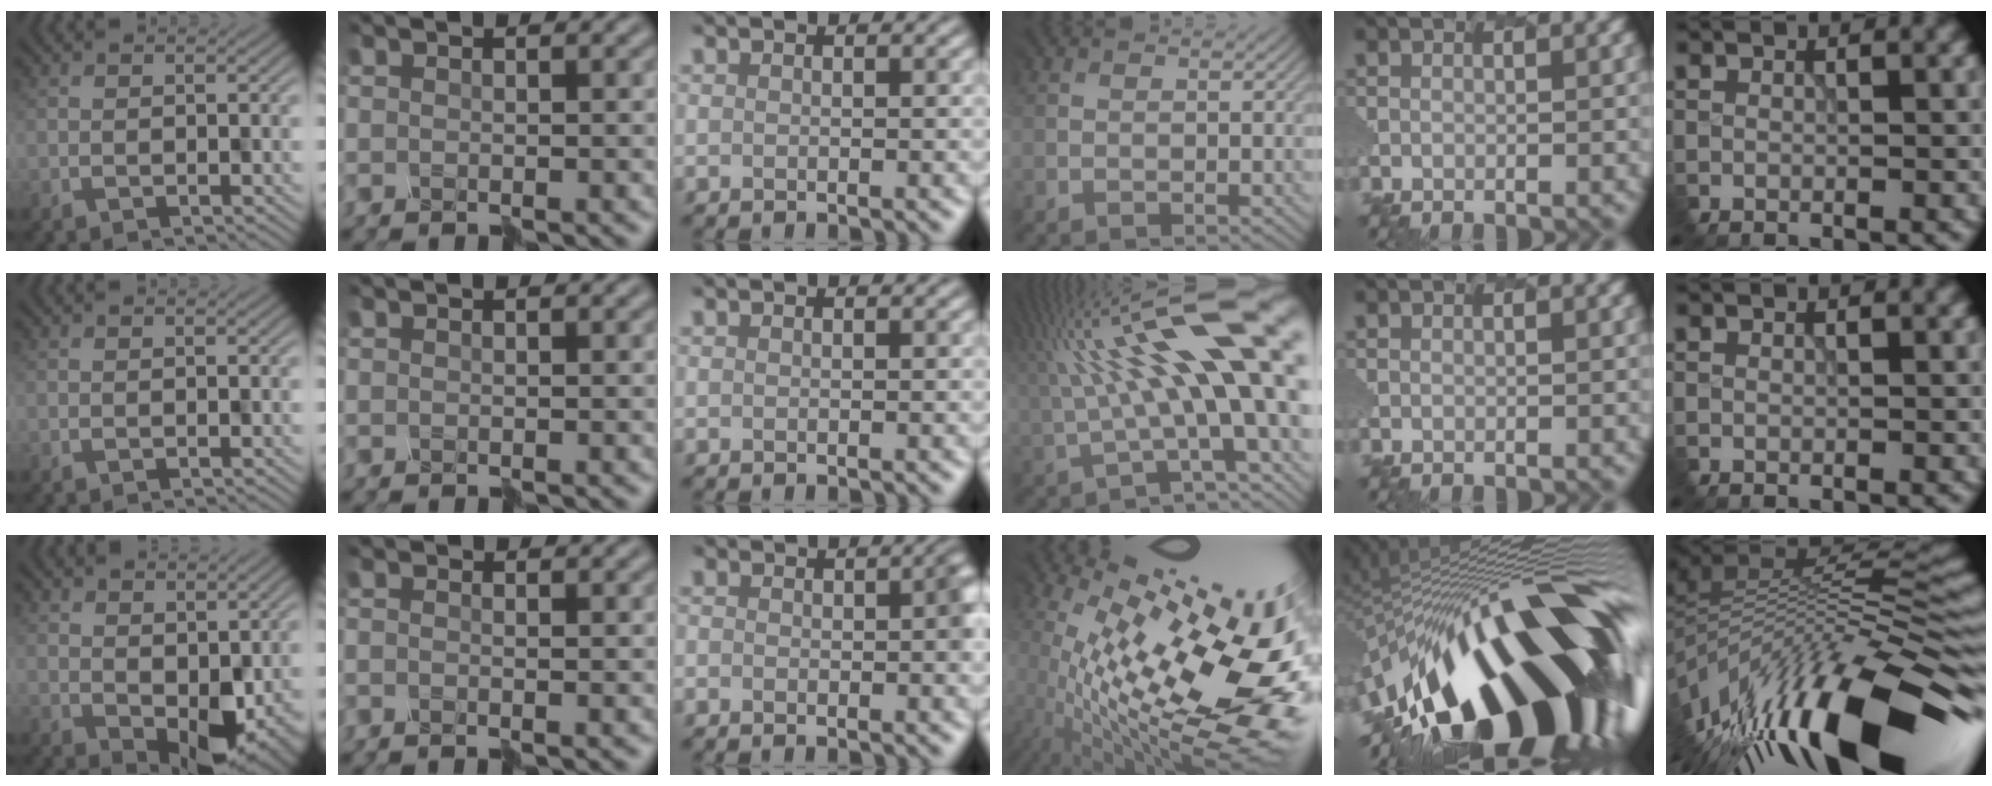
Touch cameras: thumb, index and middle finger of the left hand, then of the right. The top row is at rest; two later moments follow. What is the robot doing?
{"motion": "disassemble", "object": "hinged tin"}